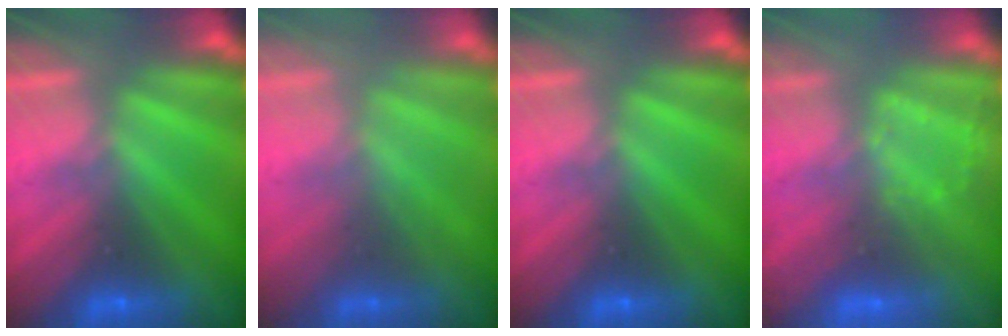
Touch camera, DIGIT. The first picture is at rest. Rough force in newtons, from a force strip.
{"total": 2.0}
{"total": 0.0}
{"total": 2.9}